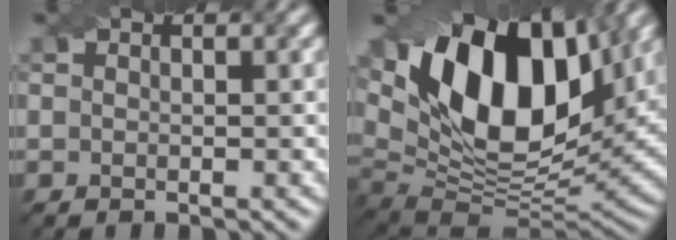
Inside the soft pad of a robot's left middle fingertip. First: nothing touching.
{"total": 17.0, "force": [6.7, 8.9, 12.8], "torque": [-0.223, 0.015, 0.107]}